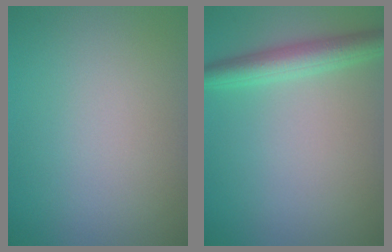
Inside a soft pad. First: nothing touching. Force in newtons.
{"total": 3.6, "press": 3.6, "slide": 0.1}